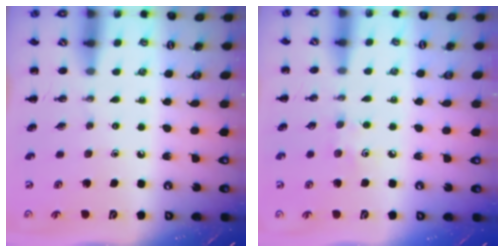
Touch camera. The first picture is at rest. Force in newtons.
{"total": 4.7, "press": 4.5, "slide": 1.2}